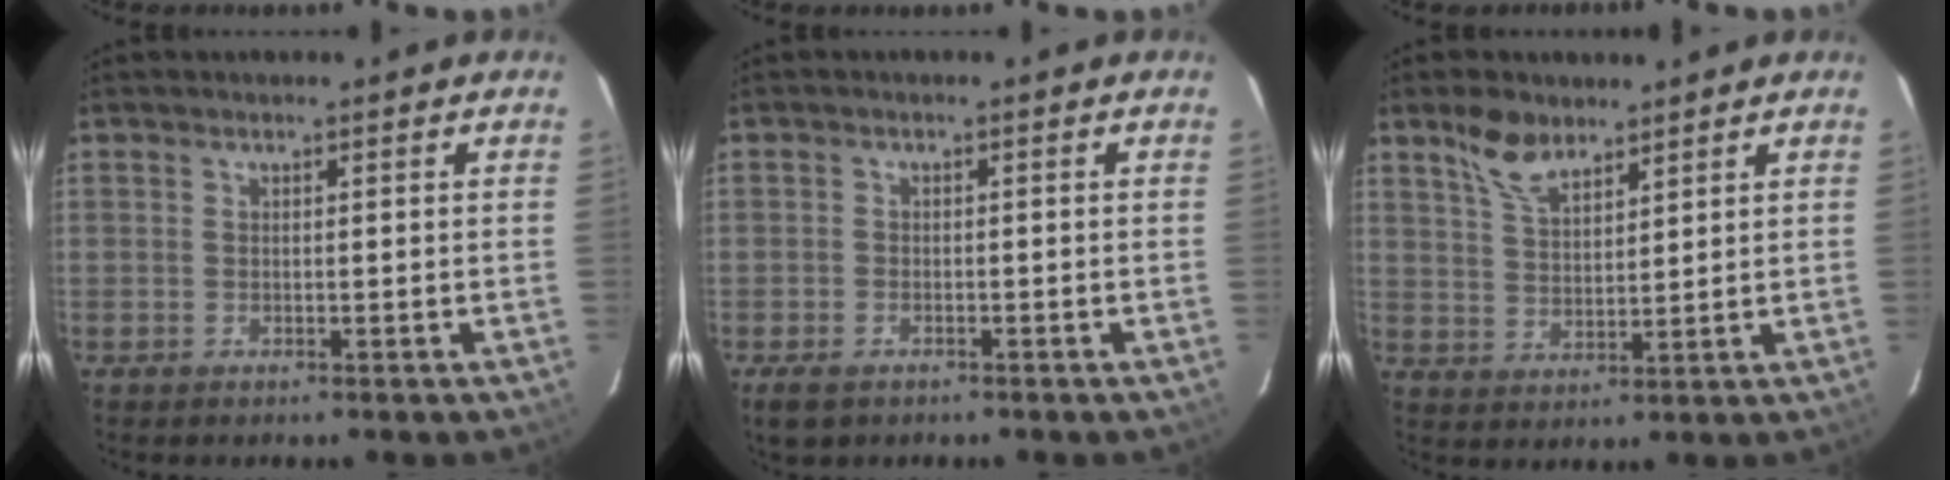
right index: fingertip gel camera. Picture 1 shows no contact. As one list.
[{"total": 3.9, "force": [-2.5, 2.4, 1.7], "torque": [-0.044, -0.007, -0.042]}, {"total": 6.9, "force": [5.1, 3.1, 3.4], "torque": [-0.061, 0.006, 0.100]}]